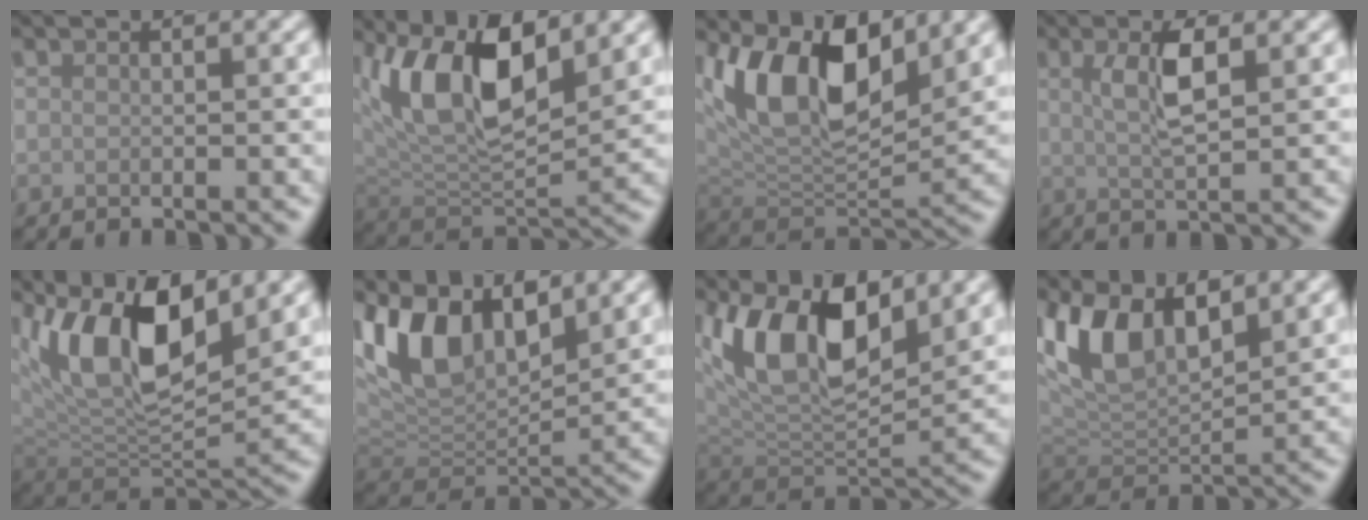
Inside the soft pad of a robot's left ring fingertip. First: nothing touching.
{"total": 10.1, "force": [3.8, 4.3, 8.4], "torque": [-0.149, -0.005, 0.065]}
{"total": 10.9, "force": [4.3, 5.0, 8.7], "torque": [-0.151, -0.005, 0.076]}
{"total": 3.8, "force": [1.0, 1.0, 3.5], "torque": [-0.067, 0.003, 0.018]}
{"total": 11.4, "force": [4.4, 4.7, 9.4], "torque": [-0.164, -0.001, 0.079]}
{"total": 9.0, "force": [4.1, 4.6, 6.5], "torque": [-0.131, -0.001, 0.076]}
{"total": 9.7, "force": [3.7, 4.5, 7.8], "torque": [-0.141, -0.011, 0.063]}
{"total": 7.3, "force": [3.2, 3.7, 5.5], "torque": [-0.111, -0.001, 0.056]}